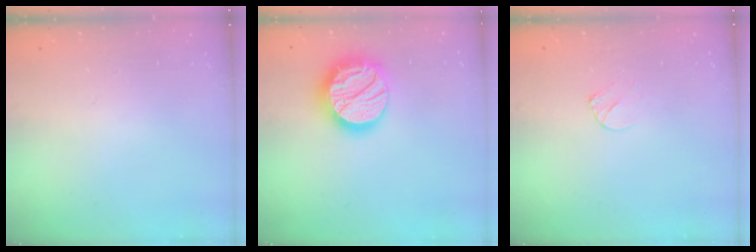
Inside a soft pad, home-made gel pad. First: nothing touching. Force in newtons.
{"total": 19.6, "press": 19.6, "slide": 1.3}
{"total": 4.7, "press": 4.7, "slide": 0.3}